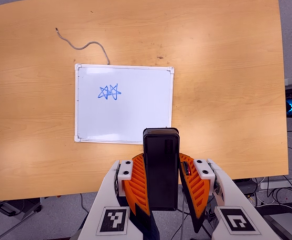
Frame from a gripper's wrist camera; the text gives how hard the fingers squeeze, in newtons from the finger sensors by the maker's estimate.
{"total": 7.8, "left": 6.3, "right": 9.3}